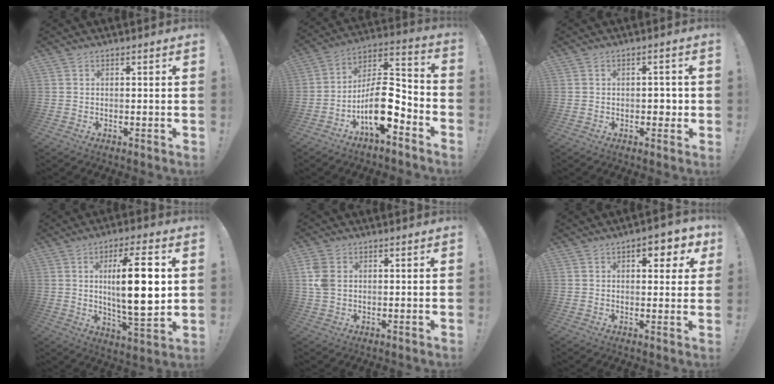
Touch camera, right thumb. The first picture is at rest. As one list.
[{"total": 15.0, "force": [-6.6, 7.5, 11.2], "torque": [-0.186, 0.036, -0.104]}, {"total": 2.9, "force": [-0.6, 2.2, 1.7], "torque": [-0.021, 0.007, -0.013]}, {"total": 17.6, "force": [2.8, 4.6, 16.8], "torque": [-0.271, -0.014, 0.026]}, {"total": 5.7, "force": [1.4, 4.0, 3.7], "torque": [-0.076, -0.005, 0.024]}, {"total": 6.1, "force": [2.6, 3.2, 4.5], "torque": [-0.036, -0.009, 0.037]}]